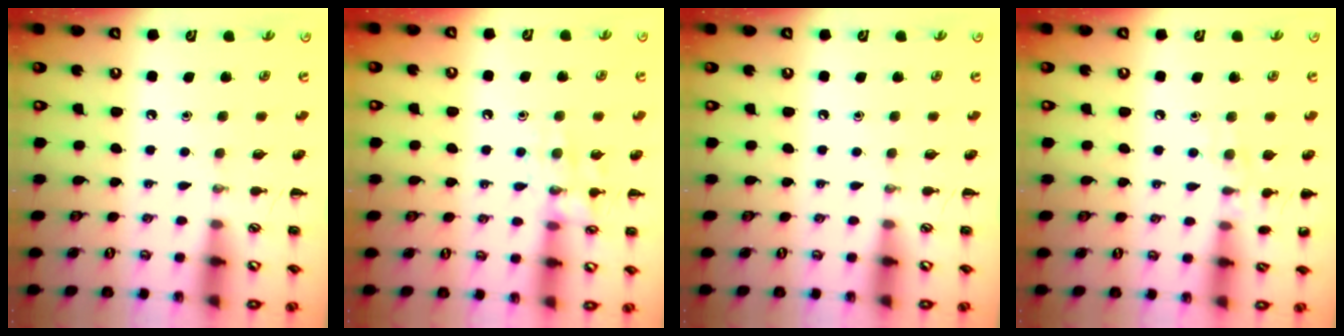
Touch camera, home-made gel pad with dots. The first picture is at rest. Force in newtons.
{"total": 10.1, "press": 10.1, "slide": 0.5}
{"total": 0.0}
{"total": 7.9, "press": 7.6, "slide": 2.1}